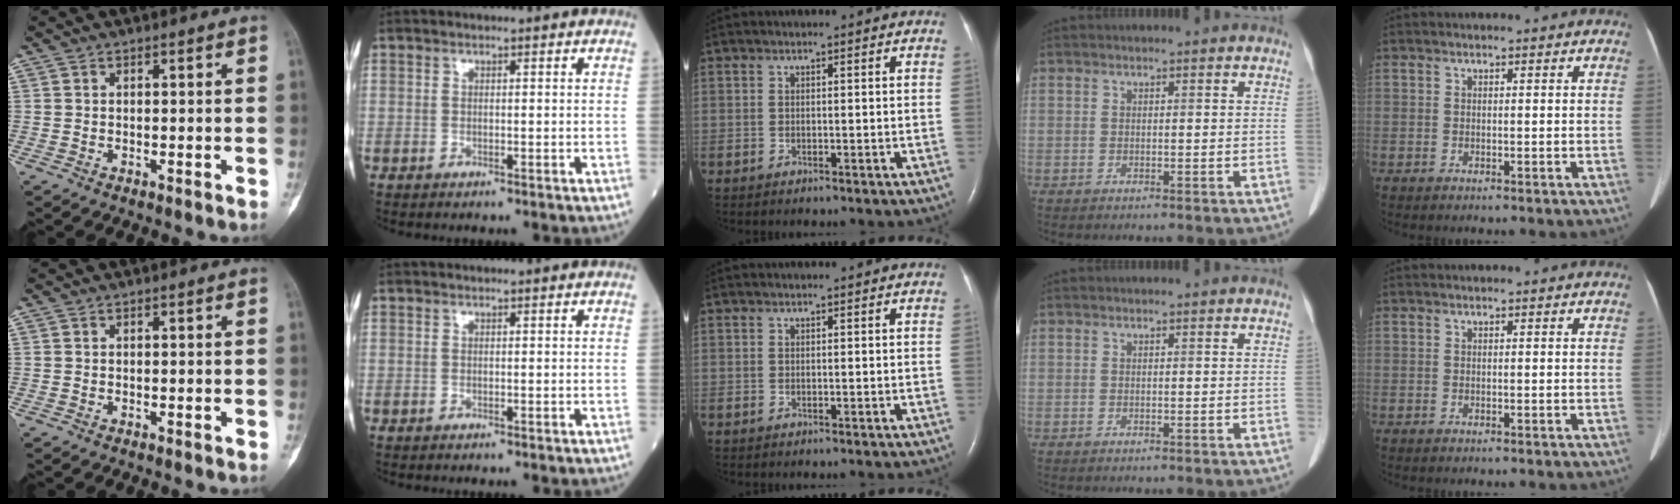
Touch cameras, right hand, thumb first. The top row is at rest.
{}